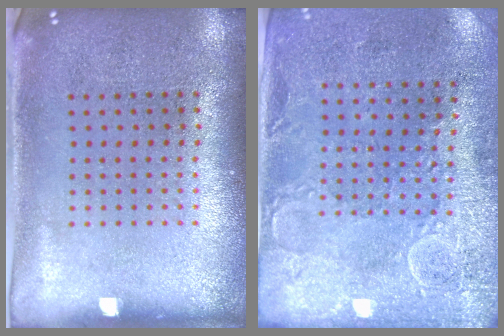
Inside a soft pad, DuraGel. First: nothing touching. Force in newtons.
{"total": 2.9, "press": 2.5, "slide": 1.5}